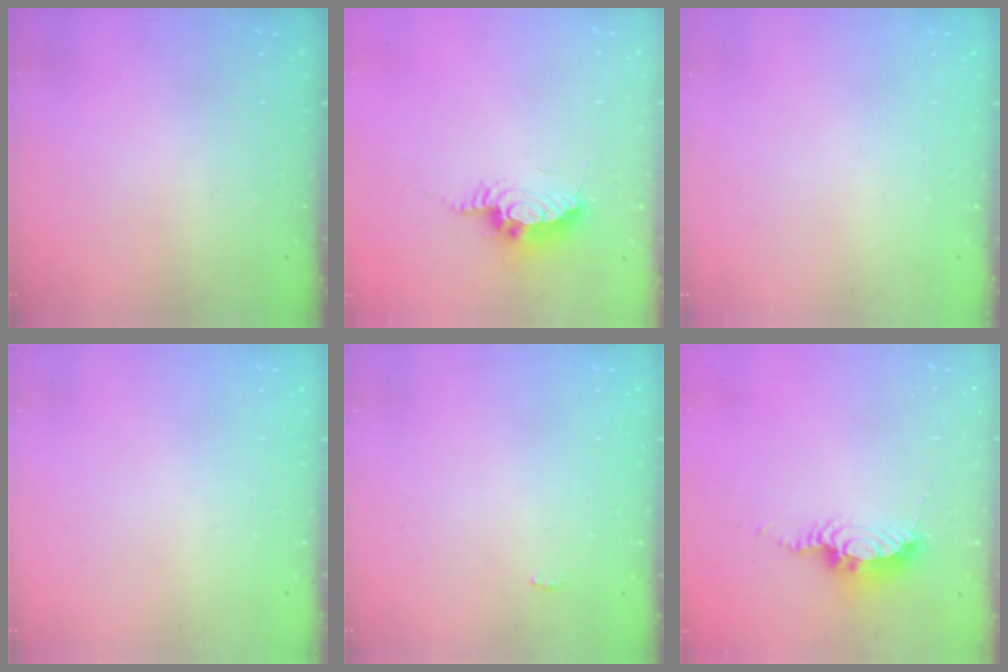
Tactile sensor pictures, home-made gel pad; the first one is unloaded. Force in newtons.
{"total": 8.5, "press": 8.4, "slide": 1.6}
{"total": 0.0}
{"total": 0.0}
{"total": 2.2, "press": 2.1, "slide": 0.3}
{"total": 8.7, "press": 8.6, "slide": 0.9}